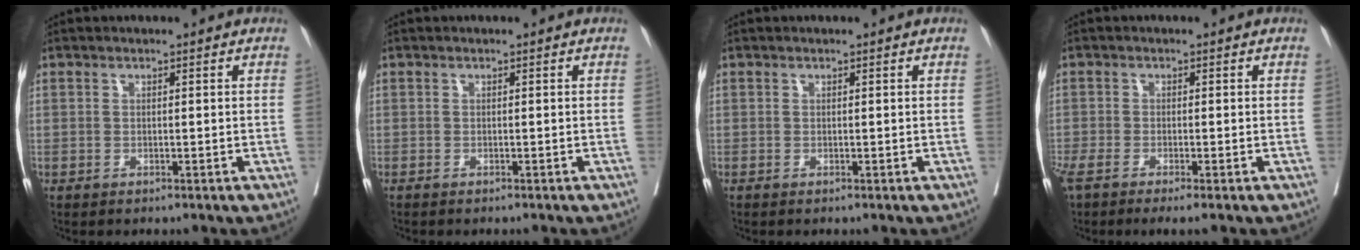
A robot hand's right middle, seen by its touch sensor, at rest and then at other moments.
{"total": 0.7, "force": [-0.6, 0.1, 0.2], "torque": [-0.009, -0.002, -0.012]}
{"total": 0.0}
{"total": 4.5, "force": [-3.3, 0.4, 3.1], "torque": [-0.055, -0.009, -0.058]}